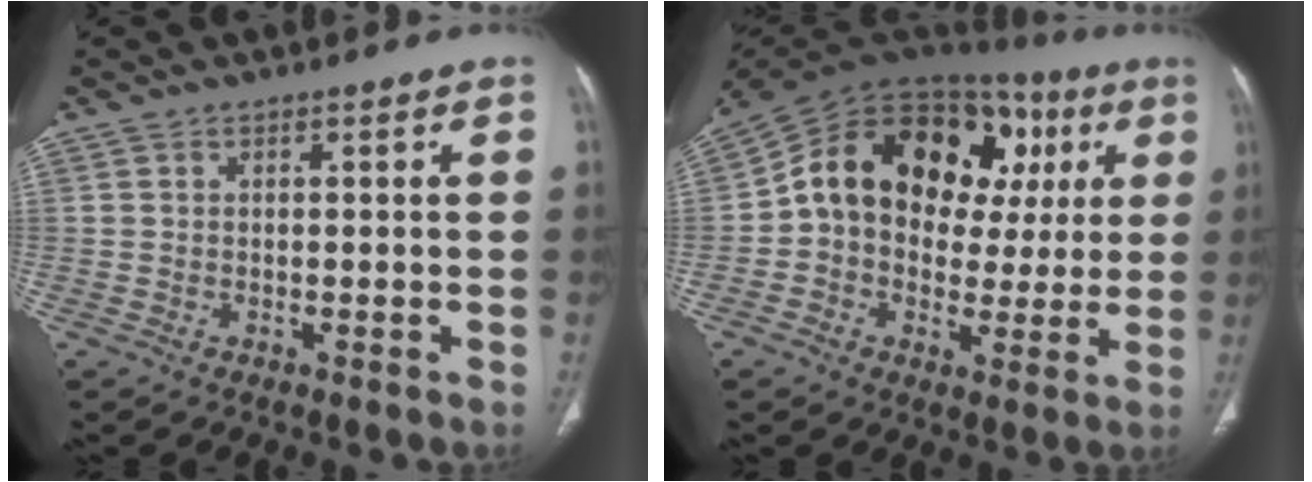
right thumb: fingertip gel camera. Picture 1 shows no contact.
{"total": 23.5, "force": [5.0, 16.2, 16.3], "torque": [-0.220, 0.047, 0.074]}